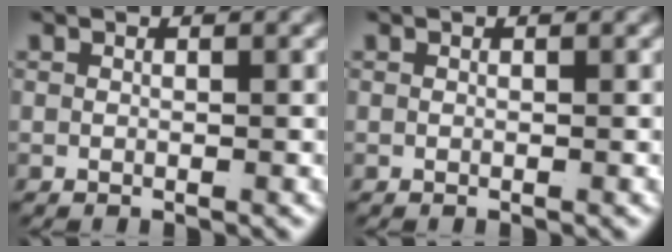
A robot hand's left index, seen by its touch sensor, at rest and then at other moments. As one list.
[{"total": 0.0}]